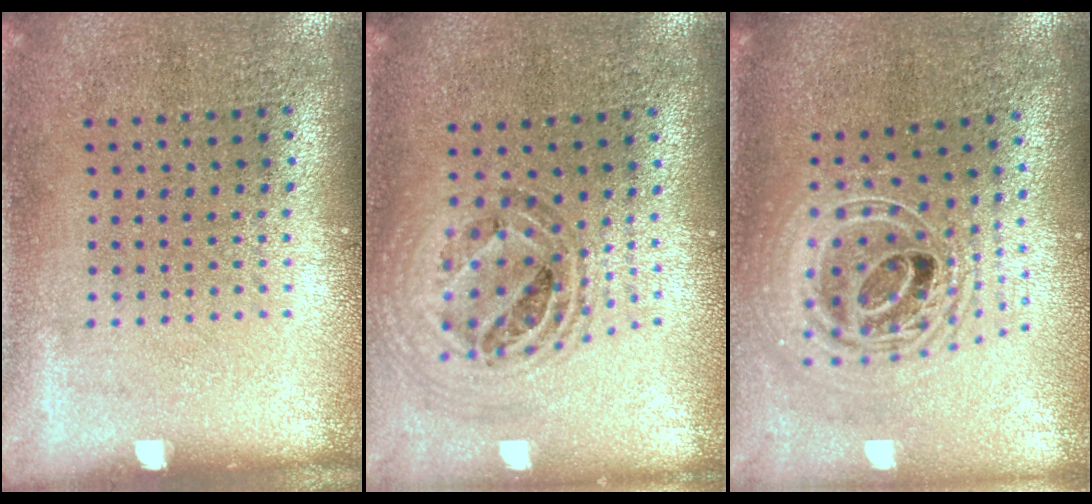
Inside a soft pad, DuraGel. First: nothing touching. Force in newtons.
{"total": 1.0, "press": 1.0, "slide": 0.1}
{"total": 2.4, "press": 1.8, "slide": 1.6}